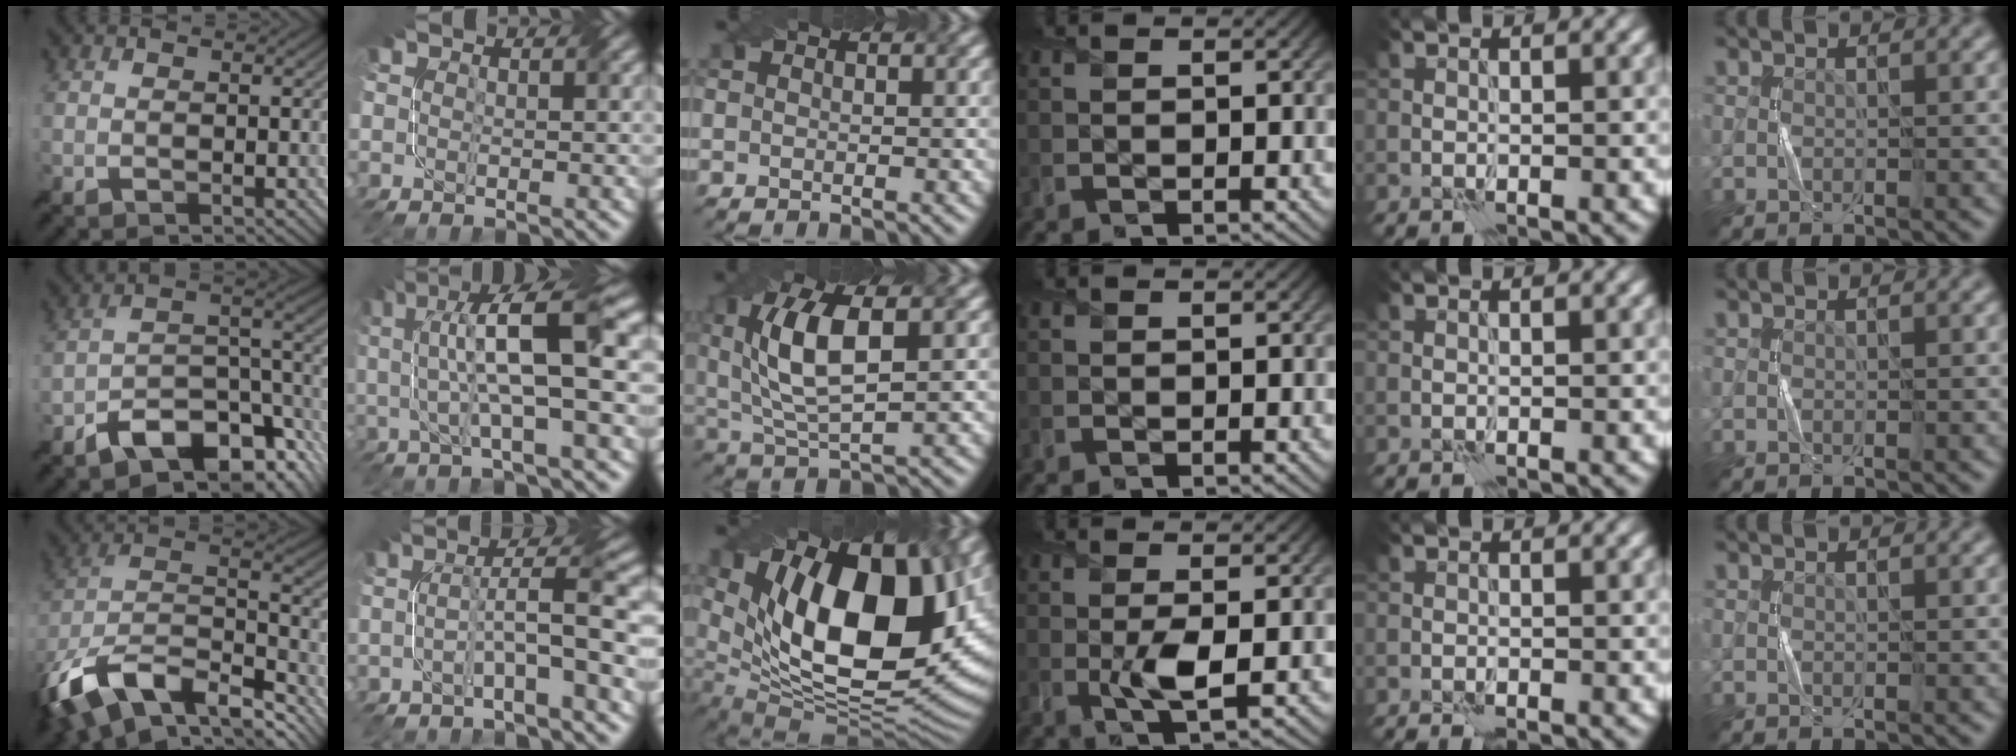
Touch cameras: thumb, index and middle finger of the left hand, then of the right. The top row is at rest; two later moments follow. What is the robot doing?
{"motion": "twist", "object": "screw"}